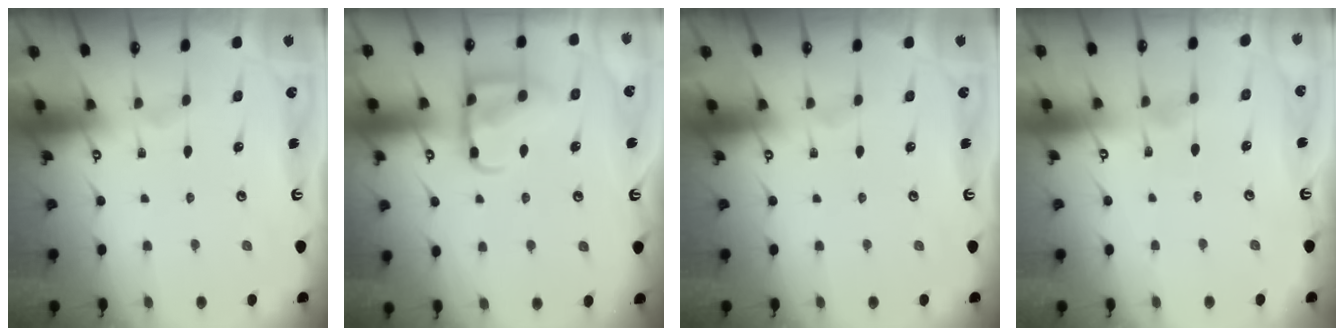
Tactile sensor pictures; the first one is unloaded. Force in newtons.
{"total": 12.0, "press": 12.0, "slide": 1.1}
{"total": 0.0}
{"total": 5.0, "press": 4.9, "slide": 0.5}